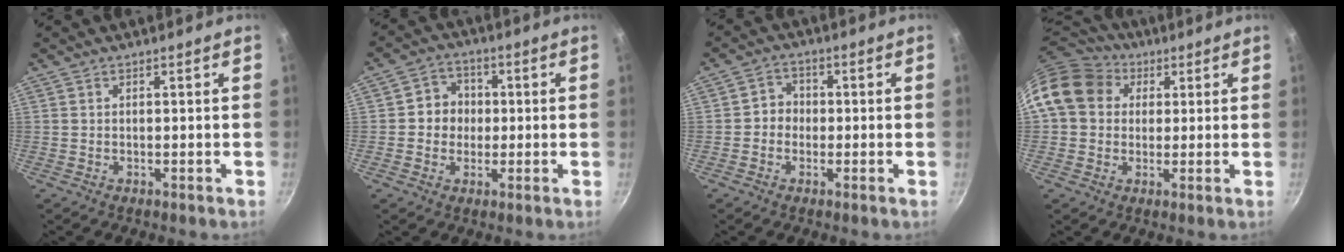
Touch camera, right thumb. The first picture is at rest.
{"total": 6.2, "force": [0.1, 5.8, 2.2], "torque": [0.003, 0.009, -0.009]}
{"total": 3.9, "force": [-0.5, 3.6, 1.4], "torque": [0.006, 0.012, -0.016]}
{"total": 14.2, "force": [4.1, 11.7, 6.9], "torque": [-0.107, 0.024, 0.060]}